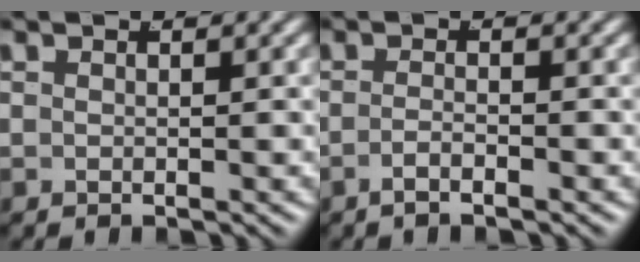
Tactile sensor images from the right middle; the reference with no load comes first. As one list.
[{"total": 1.7, "force": [-1.5, -0.2, 0.8], "torque": [-0.020, -0.007, -0.027]}]